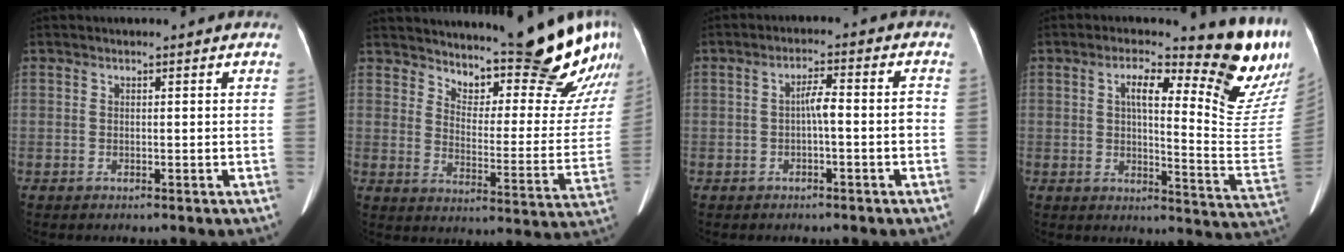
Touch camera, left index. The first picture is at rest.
{"total": 21.1, "force": [18.6, 4.6, 9.0], "torque": [-0.103, -0.066, 0.230]}
{"total": 3.9, "force": [-0.8, 0.7, 3.8], "torque": [-0.060, 0.020, -0.010]}
{"total": 17.6, "force": [11.8, 2.7, 12.8], "torque": [-0.151, -0.040, 0.135]}